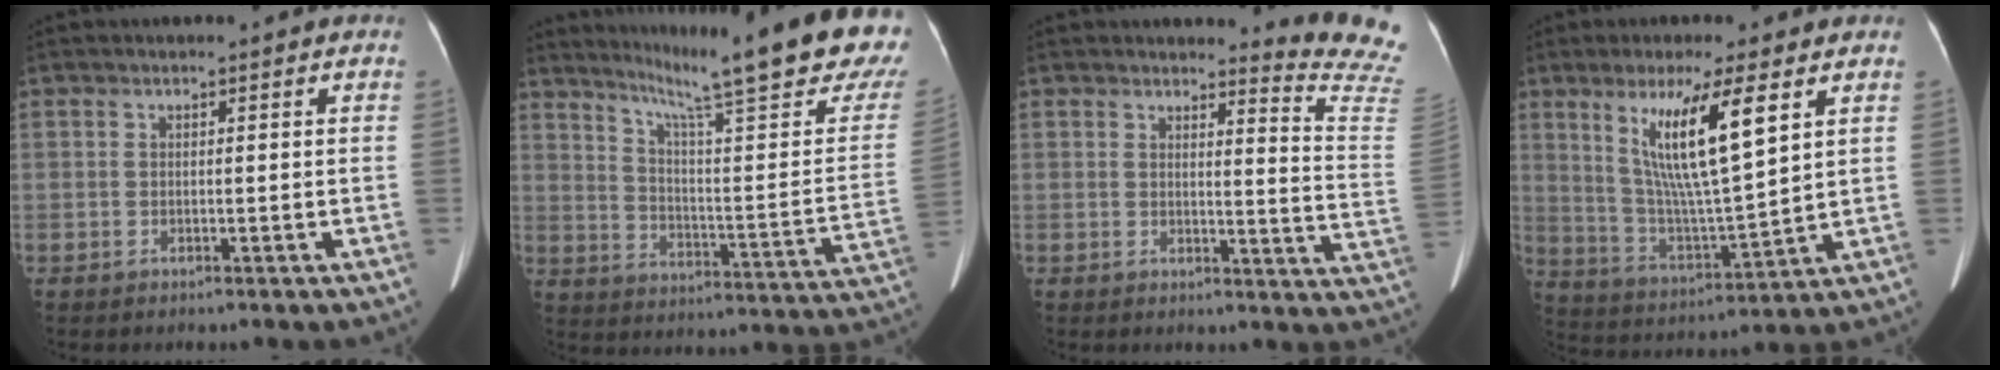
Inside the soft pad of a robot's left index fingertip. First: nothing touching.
{"total": 26.2, "force": [20.8, 0.6, 15.9], "torque": [-0.235, -0.083, 0.270]}
{"total": 11.4, "force": [11.2, -1.5, 1.2], "torque": [-0.003, -0.142, 0.098]}
{"total": 13.1, "force": [5.5, 1.0, 11.9], "torque": [-0.230, -0.012, 0.104]}